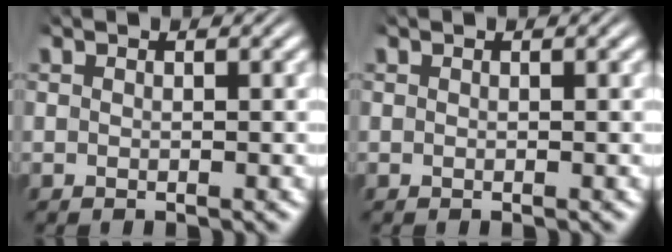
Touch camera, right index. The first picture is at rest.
{"total": 0.0}